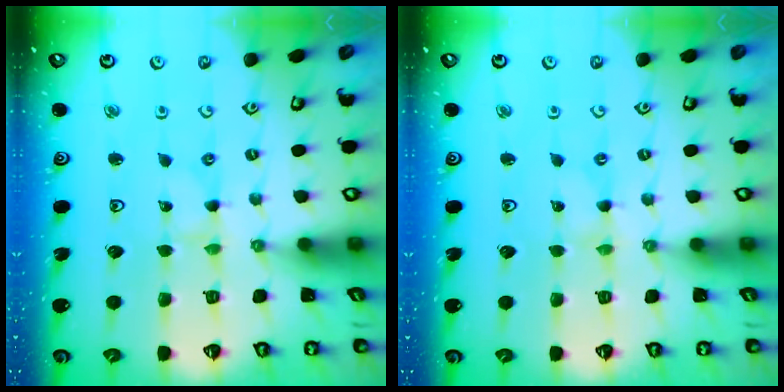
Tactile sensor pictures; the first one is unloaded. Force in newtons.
{"total": 0.0}